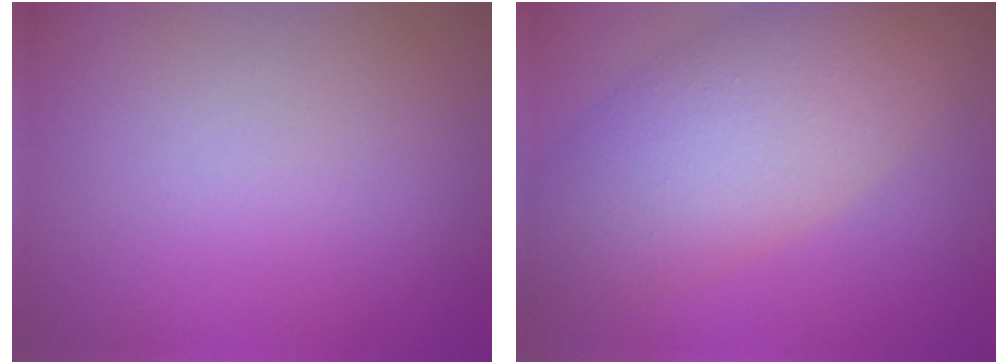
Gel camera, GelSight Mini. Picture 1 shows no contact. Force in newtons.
{"total": 8.8, "press": 8.8, "slide": 0.5}